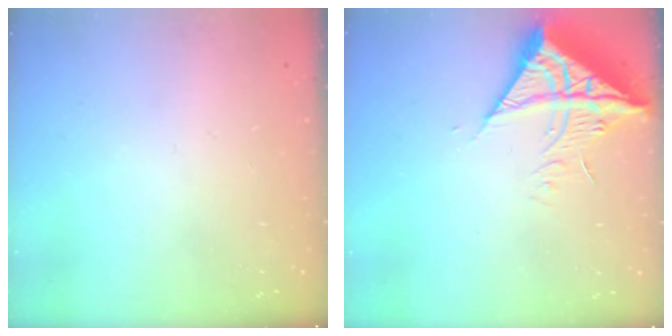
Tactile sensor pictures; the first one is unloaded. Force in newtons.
{"total": 11.9, "press": 11.8, "slide": 1.4}